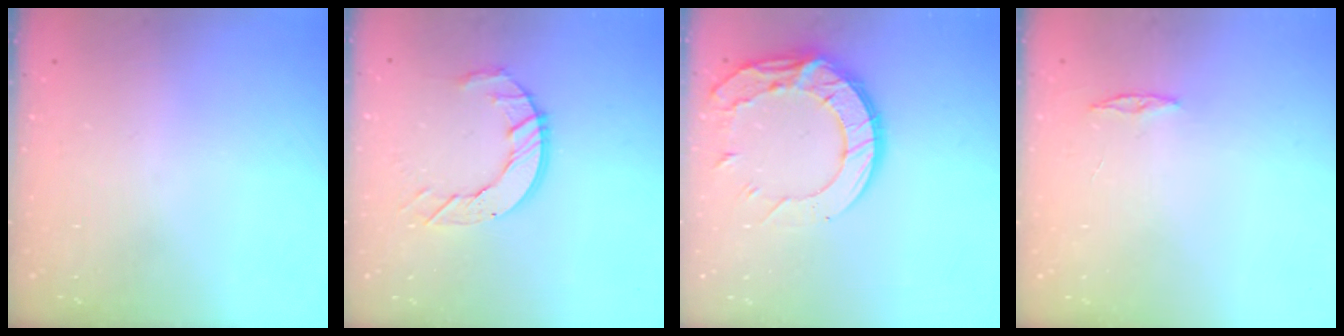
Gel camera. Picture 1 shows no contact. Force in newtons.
{"total": 9.1, "press": 9.1, "slide": 0.9}
{"total": 14.4, "press": 14.3, "slide": 1.2}
{"total": 3.0, "press": 2.9, "slide": 0.3}